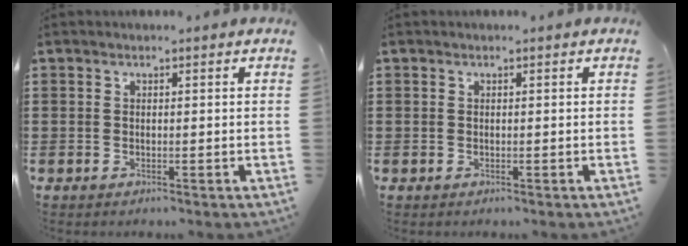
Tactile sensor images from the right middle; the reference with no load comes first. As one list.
[{"total": 0.0}]